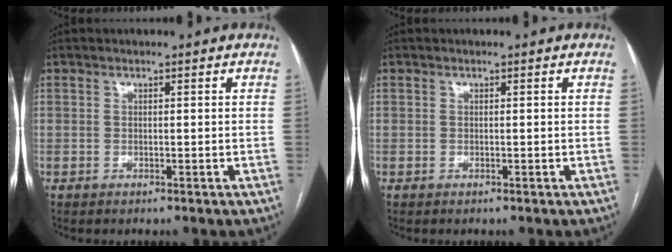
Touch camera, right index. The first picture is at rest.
{"total": 0.0}